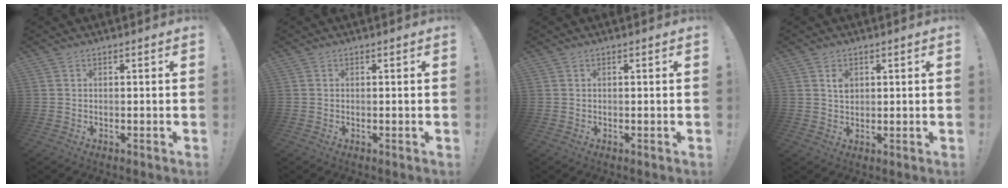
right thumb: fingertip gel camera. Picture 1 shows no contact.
{"total": 0.0}
{"total": 0.0}
{"total": 2.9, "force": [1.2, 2.2, 1.5], "torque": [-0.007, -0.007, 0.016]}